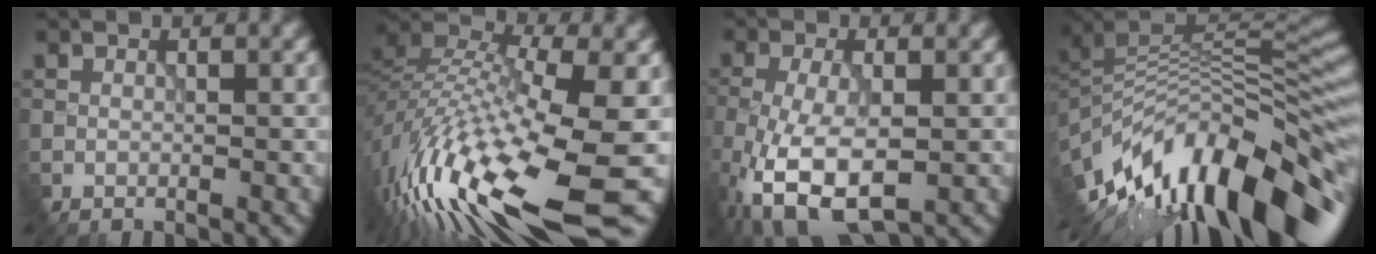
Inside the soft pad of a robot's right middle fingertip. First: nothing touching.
{"total": 15.0, "force": [-6.8, 4.2, 12.7], "torque": [-0.269, 0.014, -0.123]}
{"total": 7.9, "force": [-3.2, 3.5, 6.3], "torque": [-0.154, -0.013, -0.048]}
{"total": 14.3, "force": [-6.3, 5.9, 11.3], "torque": [-0.199, 0.018, -0.107]}